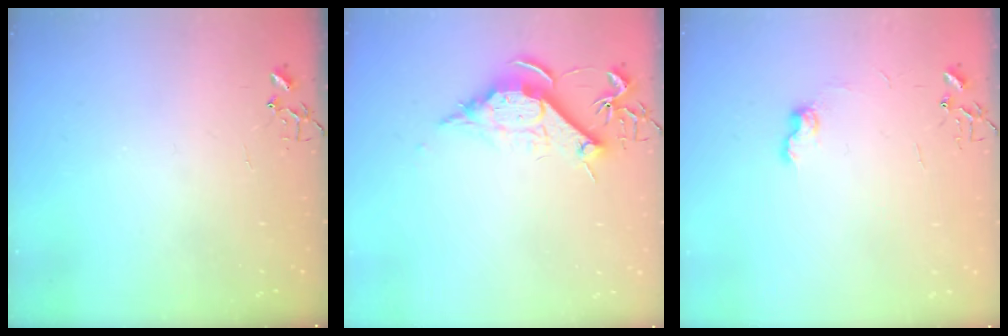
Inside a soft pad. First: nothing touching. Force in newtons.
{"total": 10.8, "press": 10.8, "slide": 0.1}
{"total": 7.6, "press": 7.5, "slide": 0.7}